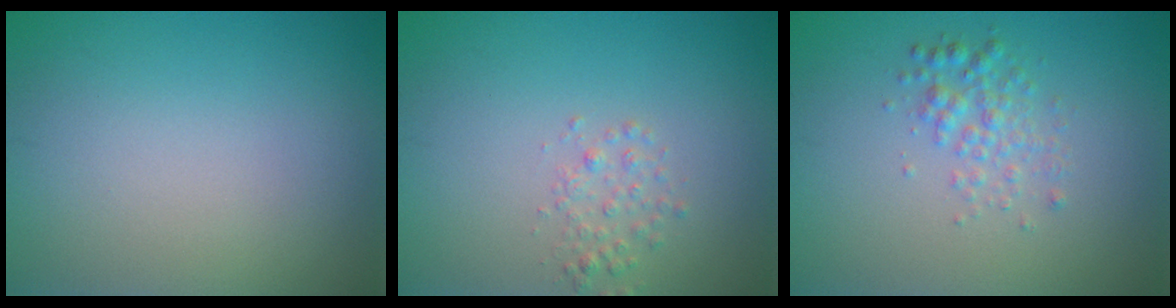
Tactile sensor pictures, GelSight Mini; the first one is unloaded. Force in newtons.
{"total": 1.4, "press": 1.4, "slide": 0.1}
{"total": 2.1, "press": 2.1, "slide": 0.0}